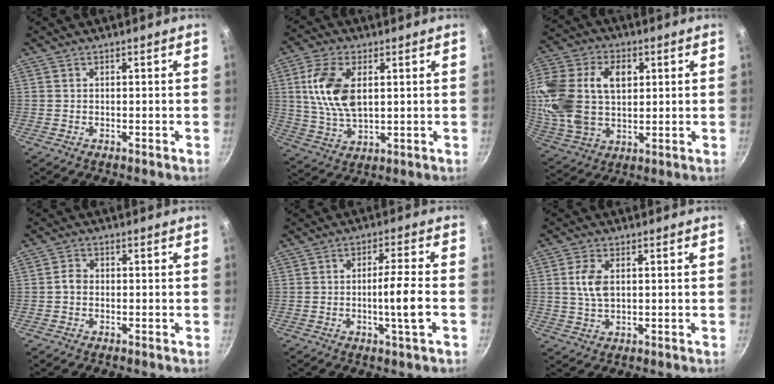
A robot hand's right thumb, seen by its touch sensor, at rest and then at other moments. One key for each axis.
{"total": 12.1, "fx": 2.6, "fy": 6.7, "fz": 9.8, "tx": -0.185, "ty": -0.008, "tz": 0.052}
{"total": 21.5, "fx": 4.1, "fy": 14.6, "fz": 15.3, "tx": -0.317, "ty": 0.012, "tz": 0.077}
{"total": 2.1, "fx": -0.5, "fy": 1.6, "fz": 1.2, "tx": -0.019, "ty": 0.013, "tz": -0.012}
{"total": 7.1, "fx": -1.9, "fy": 0.1, "fz": 6.9, "tx": -0.117, "ty": 0.013, "tz": -0.033}
{"total": 5.4, "fx": 0.9, "fy": 3.1, "fz": 4.3, "tx": -0.082, "ty": 0.001, "tz": 0.018}